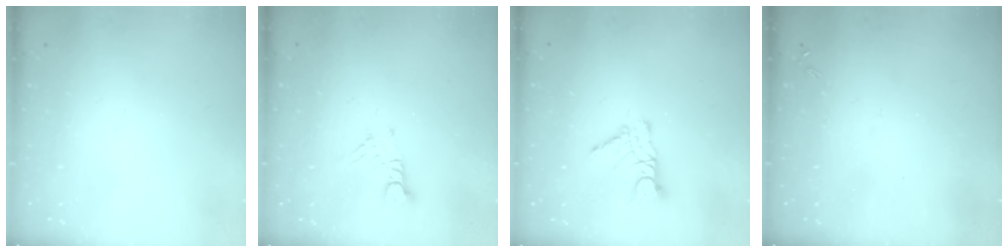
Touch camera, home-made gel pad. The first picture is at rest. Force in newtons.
{"total": 3.2, "press": 3.2, "slide": 0.2}
{"total": 10.5, "press": 10.4, "slide": 0.7}
{"total": 0.0}